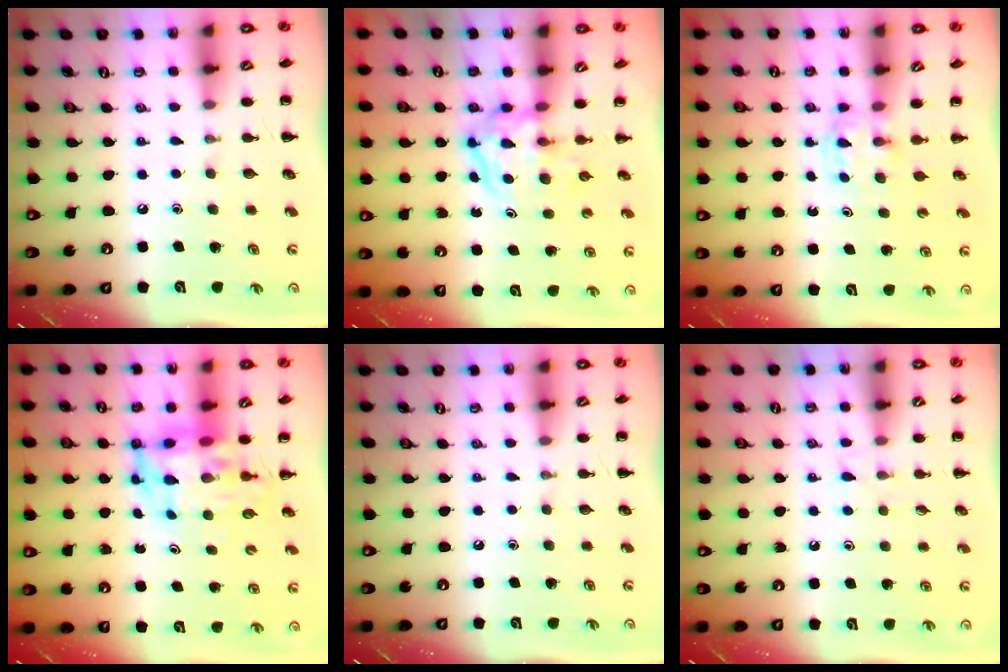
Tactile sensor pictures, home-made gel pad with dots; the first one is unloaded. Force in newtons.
{"total": 3.9, "press": 3.9, "slide": 0.4}
{"total": 2.6, "press": 2.4, "slide": 1.1}
{"total": 6.5, "press": 6.2, "slide": 2.0}
{"total": 0.0}
{"total": 4.5, "press": 4.1, "slide": 1.8}